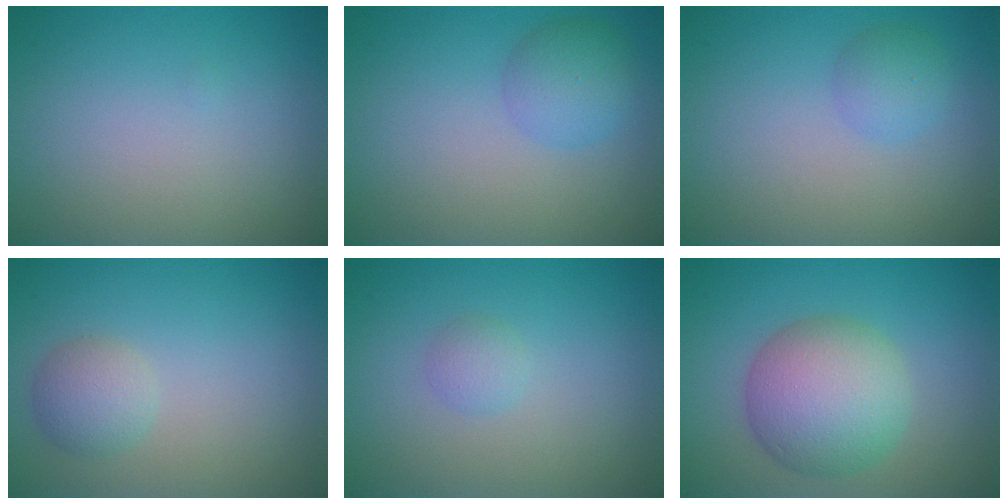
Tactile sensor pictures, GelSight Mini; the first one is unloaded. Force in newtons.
{"total": 3.0, "press": 3.0, "slide": 0.1}
{"total": 1.9, "press": 1.9, "slide": 0.1}
{"total": 2.4, "press": 2.4, "slide": 0.0}
{"total": 1.2, "press": 1.2, "slide": 0.0}
{"total": 7.3, "press": 7.3, "slide": 0.2}